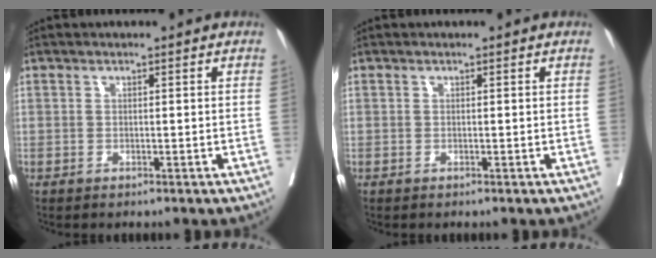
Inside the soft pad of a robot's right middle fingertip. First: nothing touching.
{"total": 0.0}